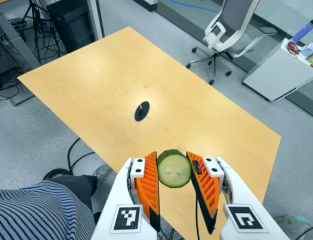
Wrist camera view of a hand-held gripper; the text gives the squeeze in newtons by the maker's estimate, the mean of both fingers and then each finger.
{"total": 10.0, "left": 10.7, "right": 9.3}